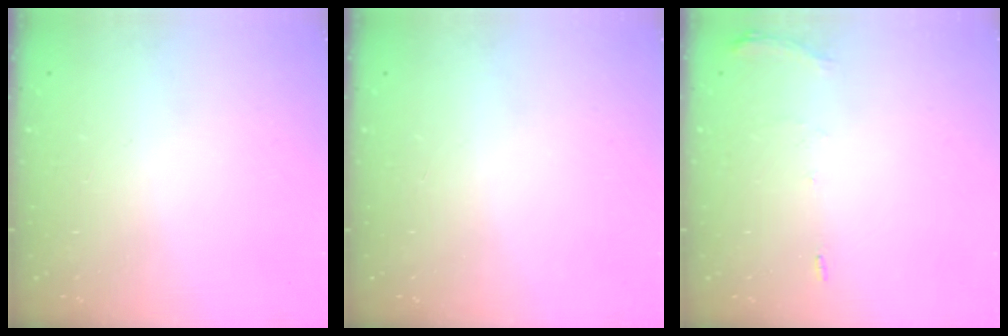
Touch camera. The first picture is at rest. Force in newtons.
{"total": 0.0}
{"total": 5.7, "press": 5.7, "slide": 0.8}